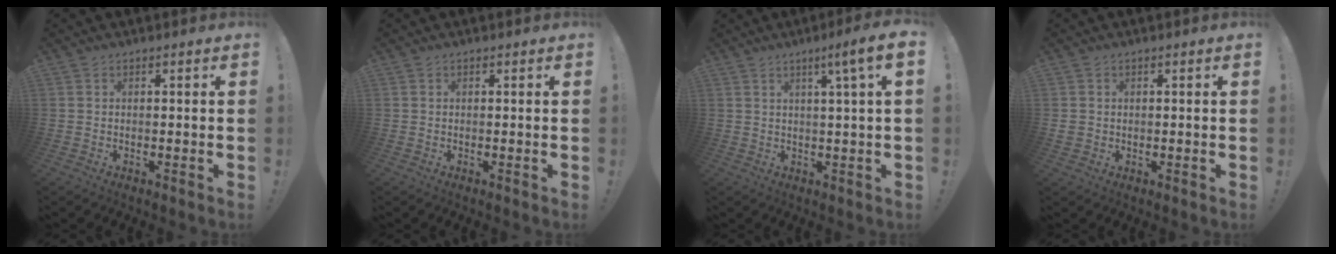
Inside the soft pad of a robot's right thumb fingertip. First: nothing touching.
{"total": 0.0}
{"total": 6.9, "force": [2.7, -0.6, 6.3], "torque": [-0.081, -0.019, 0.034]}
{"total": 1.9, "force": [0.3, 1.7, 0.7], "torque": [-0.009, 0.002, 0.008]}